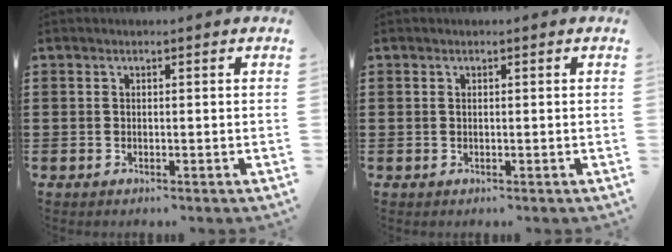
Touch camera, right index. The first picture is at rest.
{"total": 0.0}